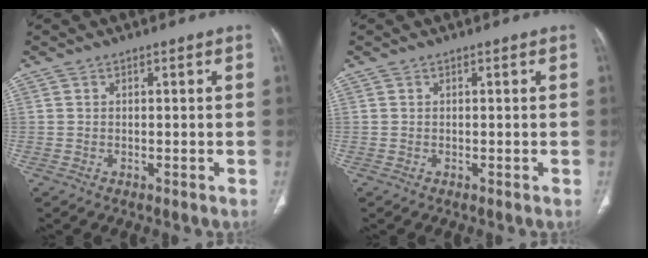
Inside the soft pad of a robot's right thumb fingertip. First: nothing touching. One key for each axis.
{"total": 0.0}